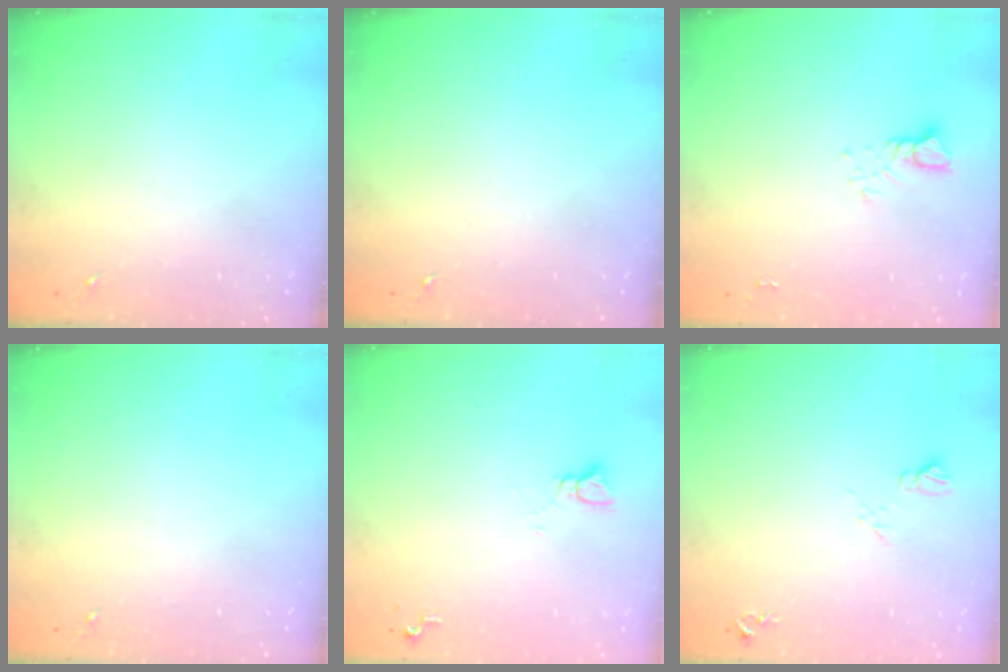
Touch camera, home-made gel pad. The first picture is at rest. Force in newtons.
{"total": 0.0}
{"total": 3.8, "press": 3.8, "slide": 0.3}
{"total": 0.0}
{"total": 2.2, "press": 2.2, "slide": 0.1}
{"total": 6.7, "press": 6.7, "slide": 0.7}